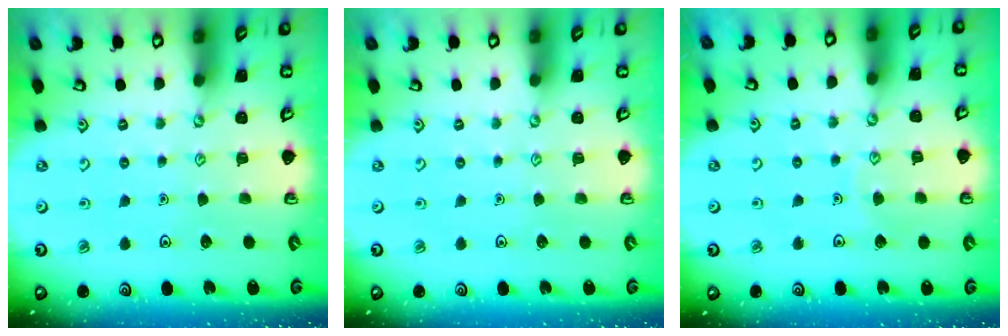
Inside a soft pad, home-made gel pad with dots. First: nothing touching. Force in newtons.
{"total": 0.0}
{"total": 4.0, "press": 4.0, "slide": 0.4}